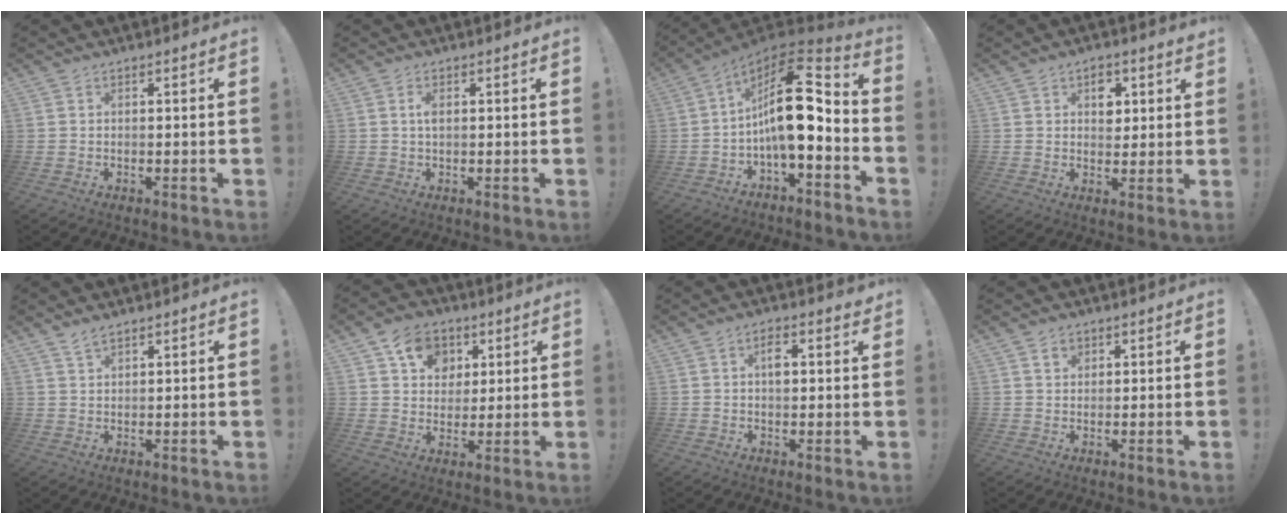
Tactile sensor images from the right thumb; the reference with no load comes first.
{"total": 2.1, "force": [0.2, 0.9, 1.9], "torque": [-0.025, -0.001, -0.001]}
{"total": 19.2, "force": [0.7, 8.2, 17.4], "torque": [-0.291, -0.003, 0.014]}
{"total": 5.8, "force": [2.2, 4.4, 3.1], "torque": [-0.025, -0.009, 0.034]}
{"total": 2.7, "force": [2.3, 0.8, 1.2], "torque": [-0.022, -0.012, 0.042]}
{"total": 11.9, "force": [5.1, 9.6, 5.0], "torque": [-0.075, -0.015, 0.101]}
{"total": 3.9, "force": [1.1, 2.1, 3.1], "torque": [-0.037, -0.003, 0.011]}
{"total": 2.8, "force": [1.4, 2.2, 1.2], "torque": [-0.006, -0.004, 0.023]}